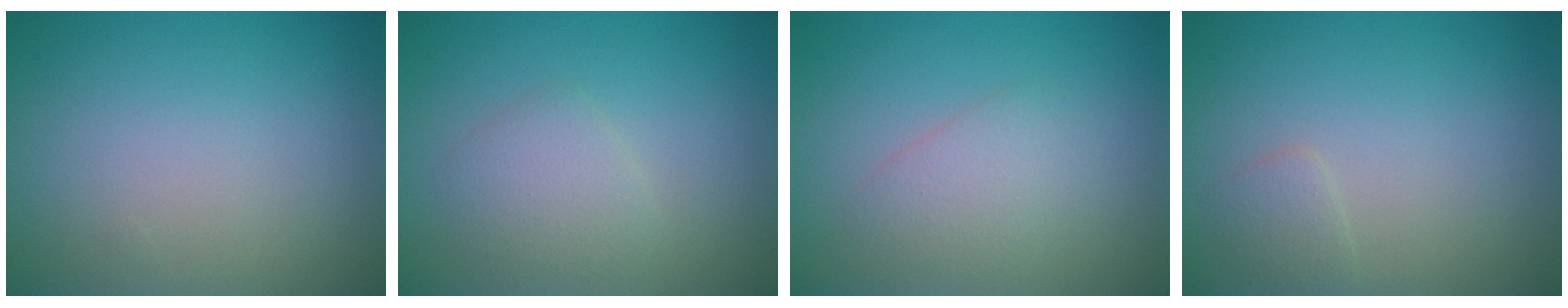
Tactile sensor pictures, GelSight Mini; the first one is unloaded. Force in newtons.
{"total": 2.2, "press": 2.2, "slide": 0.1}
{"total": 2.2, "press": 2.2, "slide": 0.0}
{"total": 1.2, "press": 1.2, "slide": 0.1}